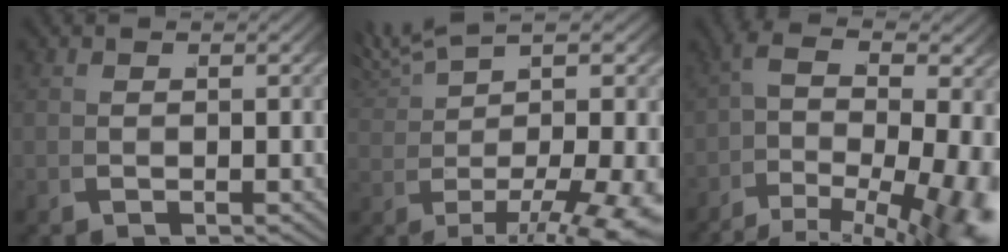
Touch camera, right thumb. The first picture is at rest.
{"total": 6.9, "force": [1.8, 2.0, 6.3], "torque": [-0.100, -0.004, 0.052]}
{"total": 9.2, "force": [-2.2, 4.2, 7.9], "torque": [-0.130, -0.039, -0.011]}